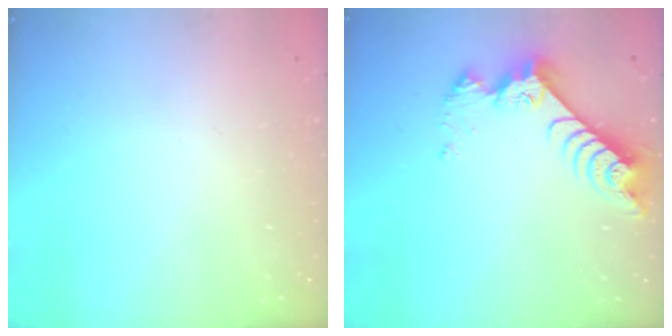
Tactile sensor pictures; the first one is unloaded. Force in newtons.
{"total": 9.4, "press": 9.3, "slide": 0.8}